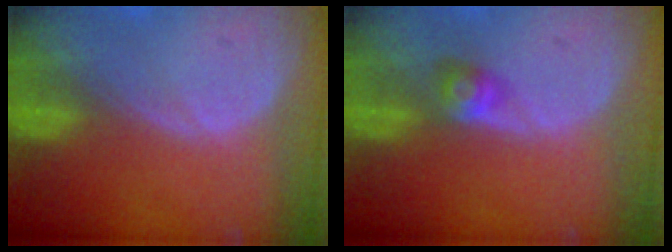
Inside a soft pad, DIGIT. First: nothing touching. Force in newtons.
{"total": 2.8, "press": 2.5, "slide": 1.2}